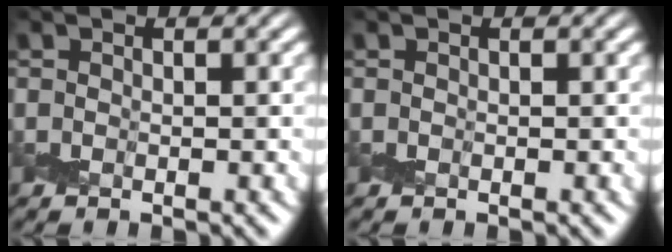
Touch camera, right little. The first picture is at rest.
{"total": 0.0}